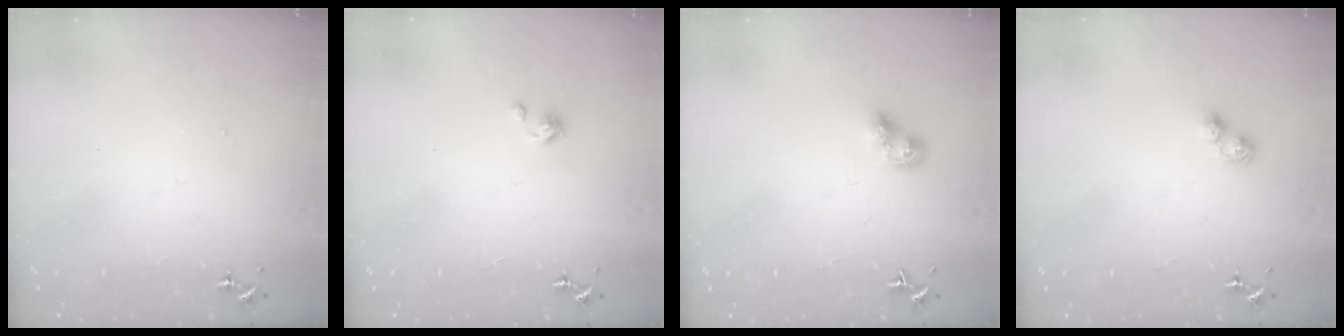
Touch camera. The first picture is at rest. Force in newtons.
{"total": 2.7, "press": 2.7, "slide": 0.3}
{"total": 7.1, "press": 7.0, "slide": 0.8}
{"total": 3.3, "press": 3.3, "slide": 0.4}